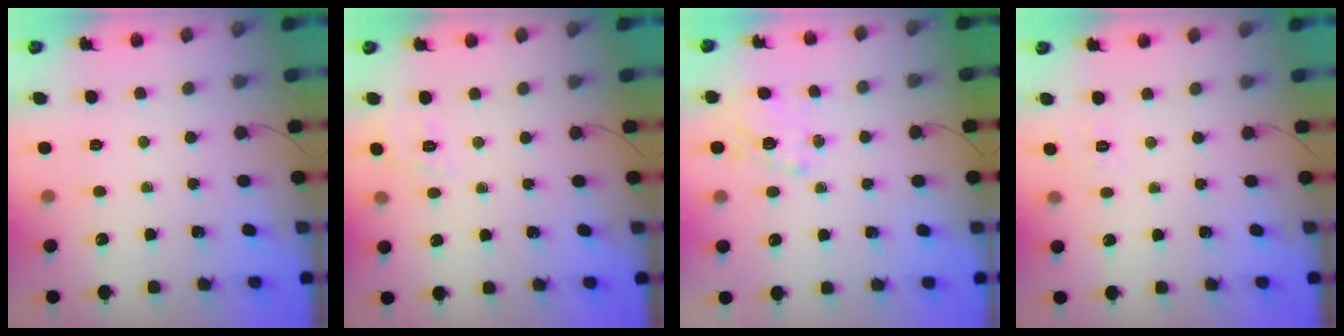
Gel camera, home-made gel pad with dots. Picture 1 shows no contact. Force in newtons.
{"total": 1.9, "press": 0.5, "slide": 1.8}
{"total": 1.2, "press": 0.2, "slide": 1.2}
{"total": 6.2, "press": 6.0, "slide": 1.8}